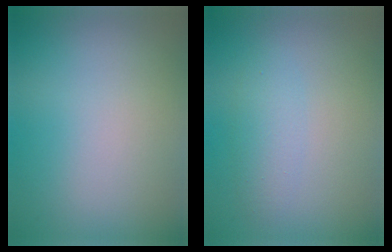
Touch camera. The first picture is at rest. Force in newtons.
{"total": 1.9, "press": 1.9, "slide": 0.0}